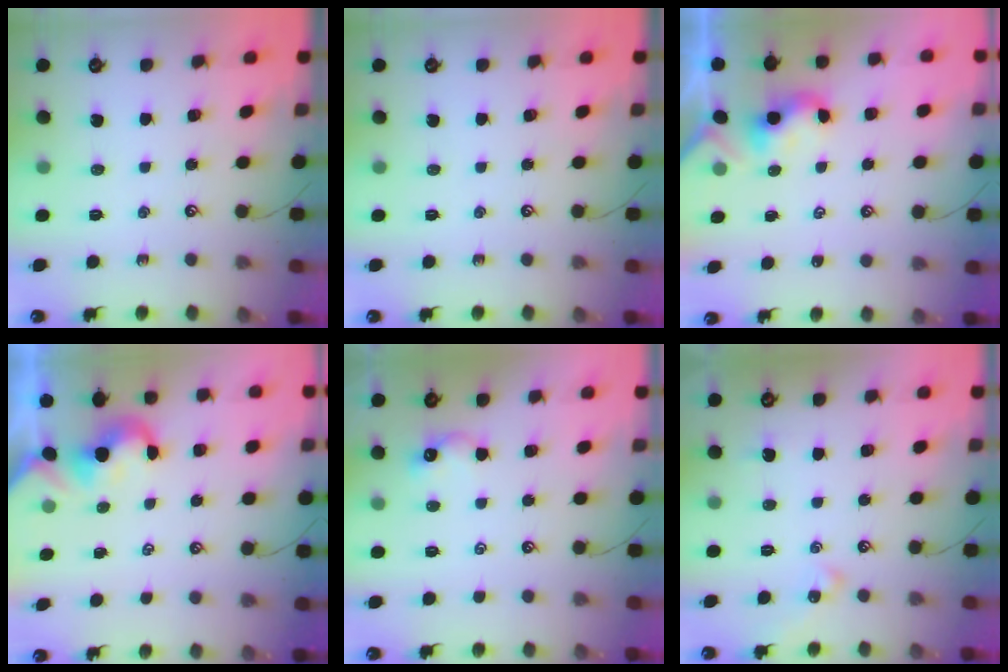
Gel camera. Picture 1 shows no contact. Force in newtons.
{"total": 0.0}
{"total": 2.2, "press": 2.2, "slide": 0.2}
{"total": 0.7, "press": 0.6, "slide": 0.4}
{"total": 2.9, "press": 2.8, "slide": 0.7}
{"total": 3.3, "press": 3.2, "slide": 0.8}